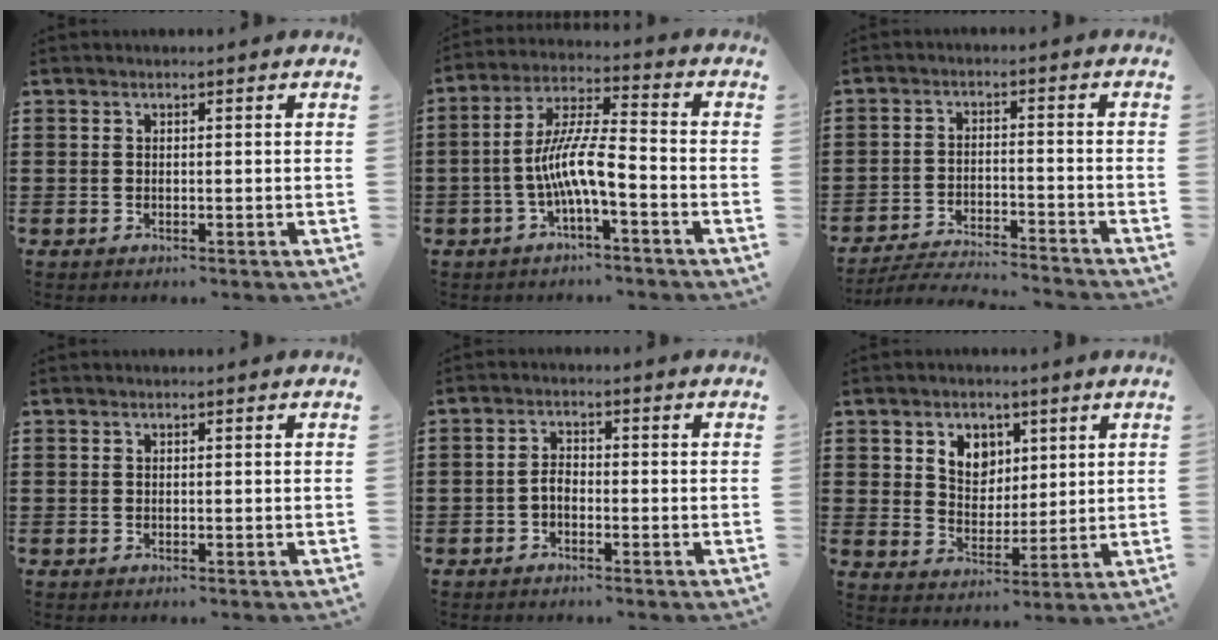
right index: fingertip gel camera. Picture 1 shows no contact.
{"total": 8.4, "force": [-2.8, 1.4, 7.8], "torque": [-0.159, -0.003, -0.054]}
{"total": 4.1, "force": [-4.0, -0.3, 0.9], "torque": [-0.023, -0.006, -0.084]}
{"total": 0.0}
{"total": 1.9, "force": [-0.8, 0.9, 1.4], "torque": [-0.036, 0.002, -0.019]}
{"total": 5.2, "force": [3.0, 3.9, 1.7], "torque": [-0.045, 0.009, 0.054]}